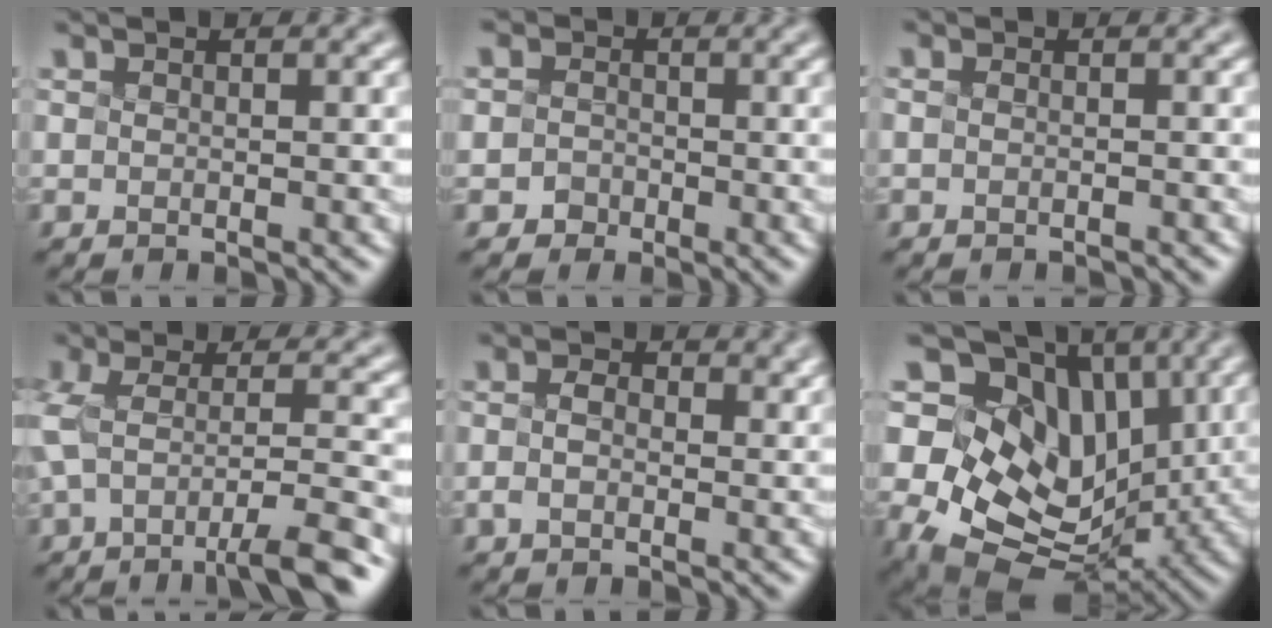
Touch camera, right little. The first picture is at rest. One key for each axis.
{"total": 2.6, "fx": -1.7, "fy": -0.1, "fz": -2.0, "tx": 0.036, "ty": -0.008, "tz": -0.006}
{"total": 2.0, "fx": -1.6, "fy": -0.8, "fz": -0.8, "tx": 0.005, "ty": -0.022, "tz": -0.011}
{"total": 6.1, "fx": -4.0, "fy": 0.3, "fz": 4.6, "tx": -0.101, "ty": -0.008, "tz": -0.042}
{"total": 1.2, "fx": -1.2, "fy": -0.1, "fz": -0.3, "tx": -0.021, "ty": -0.011, "tz": 0.004}
{"total": 11.8, "fx": 1.2, "fy": 9.4, "fz": 7.1, "tx": -0.146, "ty": -0.015, "tz": 0.056}